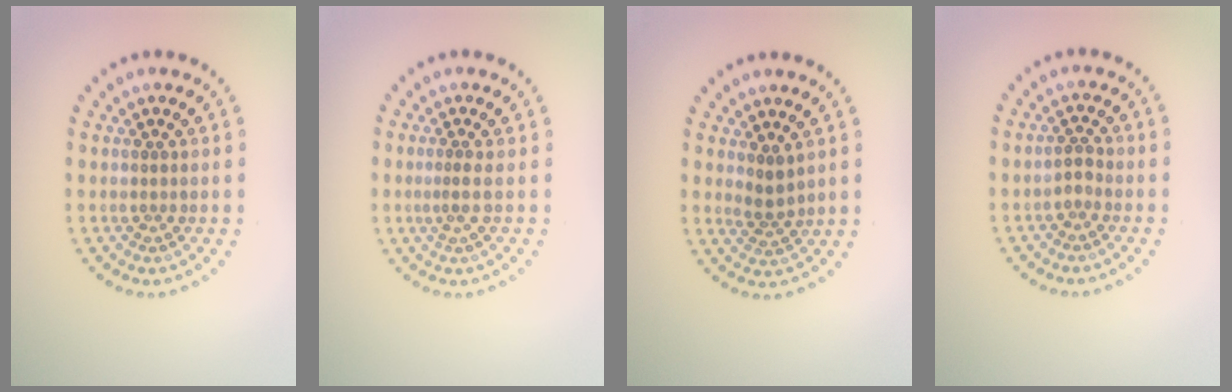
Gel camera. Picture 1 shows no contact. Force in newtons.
{"total": 1.2, "press": 0.5, "slide": 1.0}
{"total": 1.6, "press": 1.3, "slide": 1.0}
{"total": 1.0, "press": 0.9, "slide": 0.6}